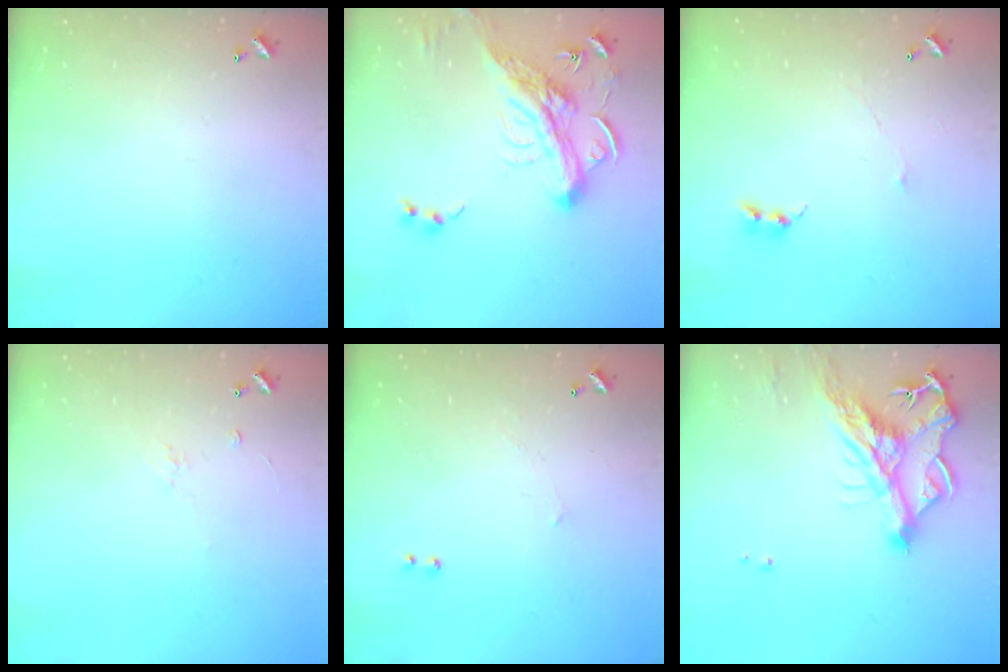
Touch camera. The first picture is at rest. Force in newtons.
{"total": 6.4, "press": 6.2, "slide": 1.6}
{"total": 1.5, "press": 1.4, "slide": 0.2}
{"total": 4.4, "press": 4.4, "slide": 0.6}
{"total": 1.4, "press": 1.3, "slide": 0.5}
{"total": 12.8, "press": 12.7, "slide": 1.9}